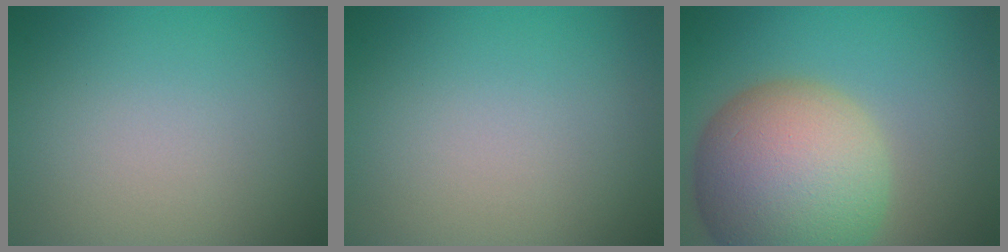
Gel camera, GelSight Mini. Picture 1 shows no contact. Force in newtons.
{"total": 0.0}
{"total": 12.6, "press": 12.5, "slide": 1.0}